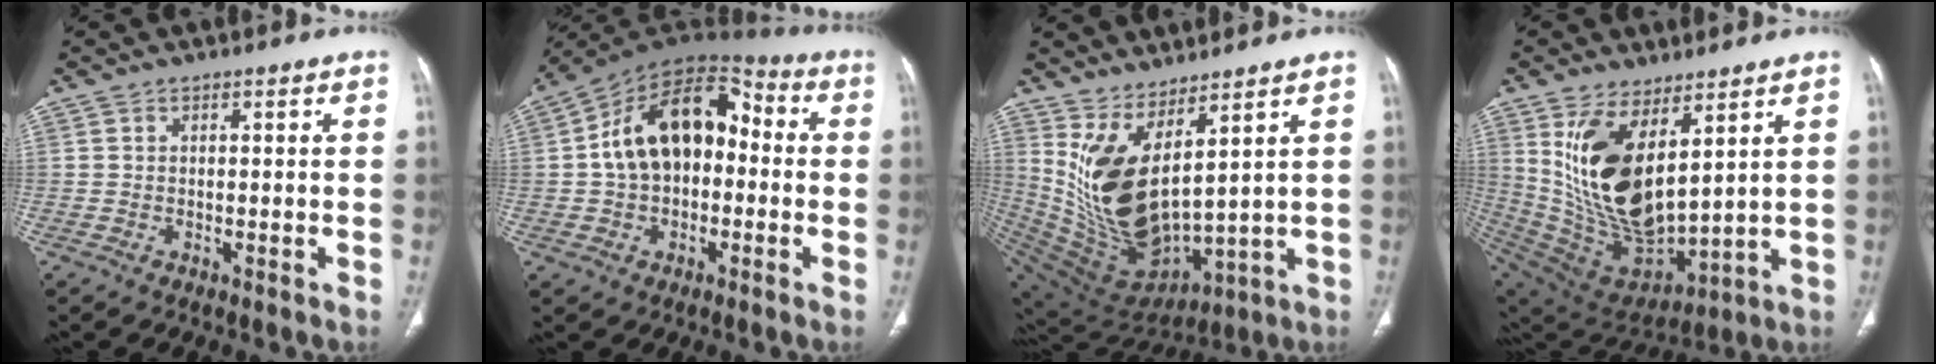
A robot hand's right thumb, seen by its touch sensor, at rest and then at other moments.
{"total": 17.2, "force": [0.3, 11.3, 13.0], "torque": [-0.183, 0.050, -0.005]}
{"total": 15.3, "force": [6.7, 5.8, 12.5], "torque": [-0.227, -0.069, 0.165]}
{"total": 19.3, "force": [6.8, 9.1, 15.5], "torque": [-0.279, -0.045, 0.159]}